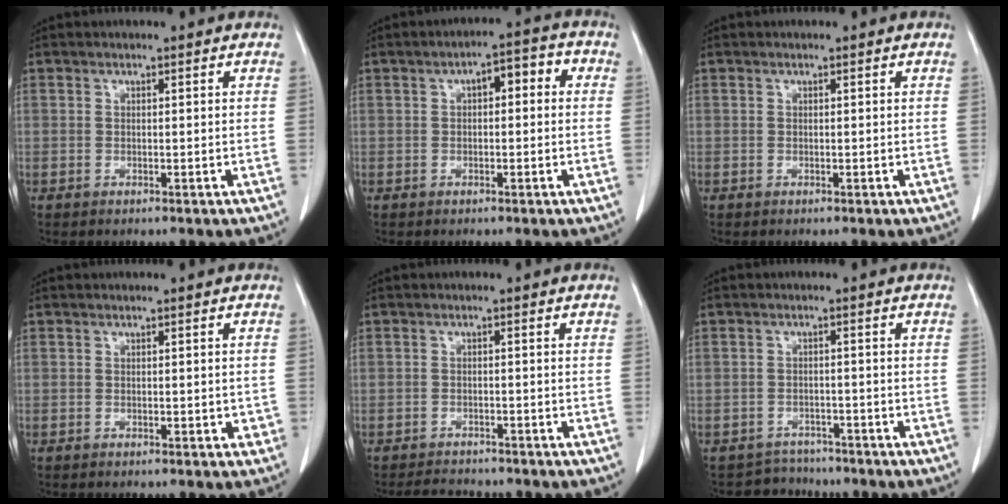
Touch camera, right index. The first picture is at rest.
{"total": 5.1, "force": [0.8, 2.2, 4.5], "torque": [-0.064, 0.034, 0.009]}
{"total": 0.0}
{"total": 1.4, "force": [-0.3, 0.8, 1.1], "torque": [-0.010, 0.005, 0.000]}
{"total": 2.5, "force": [-2.3, 0.7, 0.4], "torque": [-0.011, -0.009, -0.038]}
{"total": 2.8, "force": [-2.4, 1.0, -1.0], "torque": [0.017, 0.007, -0.038]}